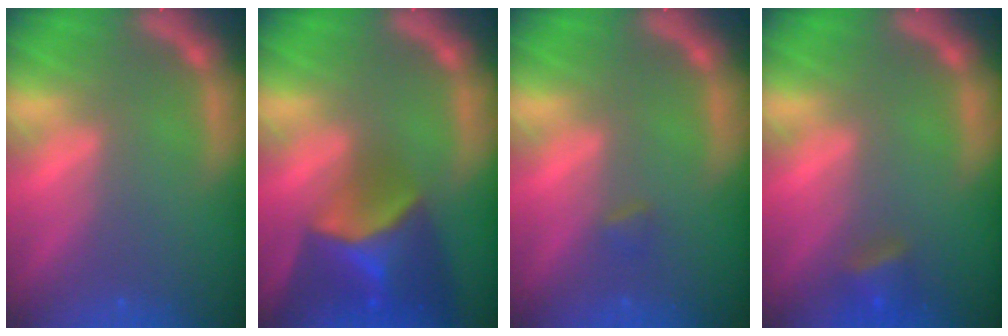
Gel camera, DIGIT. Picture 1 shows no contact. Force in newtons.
{"total": 8.9}
{"total": 0.9}
{"total": 2.4}